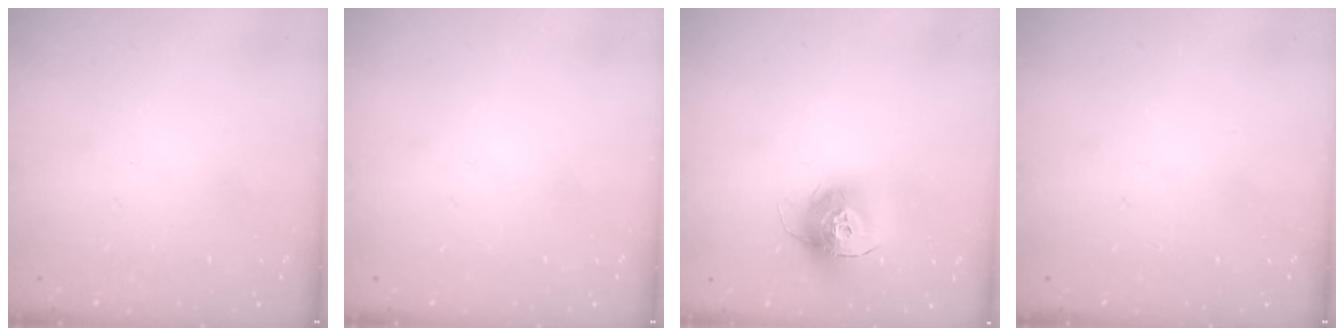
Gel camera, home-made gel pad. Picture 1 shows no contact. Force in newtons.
{"total": 0.0}
{"total": 13.0, "press": 13.0, "slide": 1.0}
{"total": 0.0}